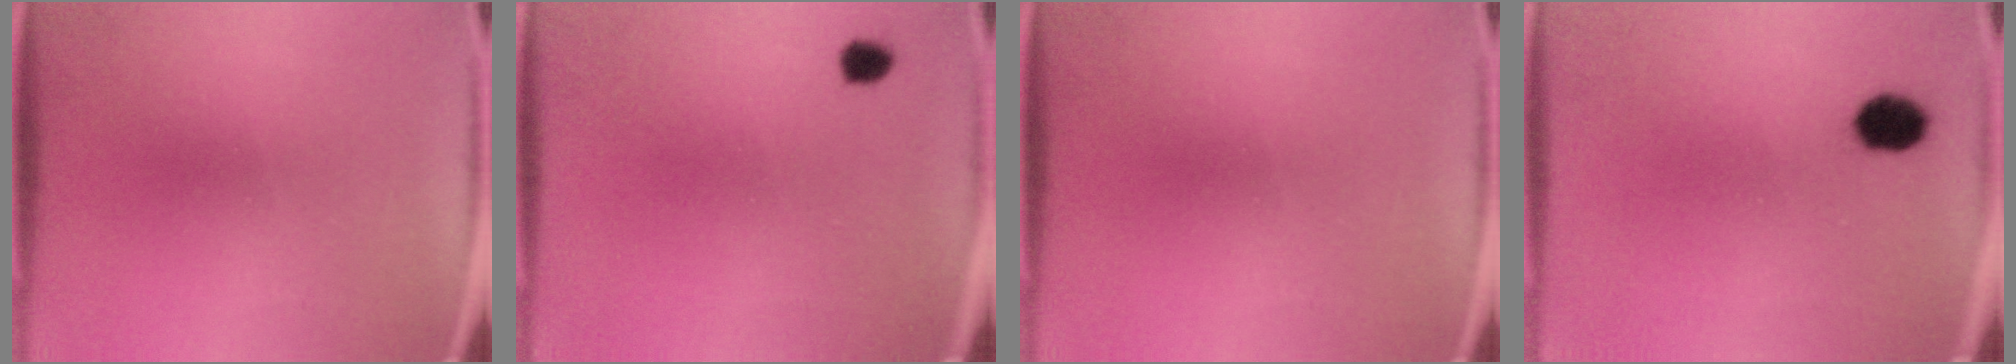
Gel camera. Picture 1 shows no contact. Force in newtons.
{"total": 1.9}
{"total": 0.0}
{"total": 5.6}